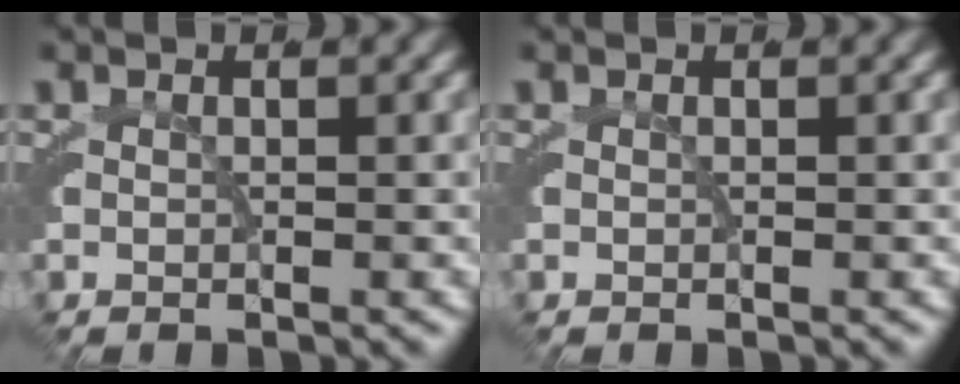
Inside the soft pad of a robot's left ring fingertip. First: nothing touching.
{"total": 0.0}